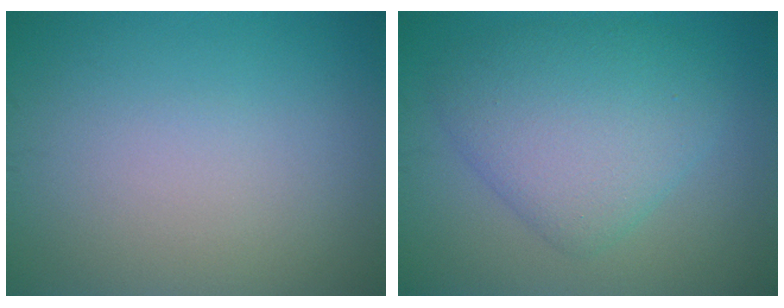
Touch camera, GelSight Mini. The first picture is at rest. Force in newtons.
{"total": 6.0, "press": 6.0, "slide": 0.1}